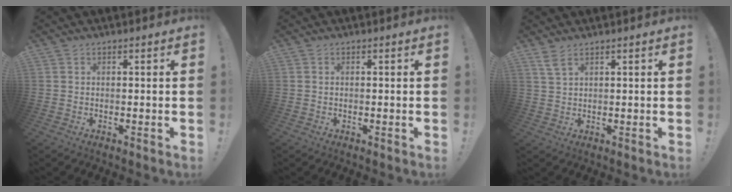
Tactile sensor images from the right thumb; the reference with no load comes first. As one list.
[{"total": 0.0}, {"total": 3.5, "force": [2.2, 0.9, 2.5], "torque": [-0.051, -0.006, 0.040]}]